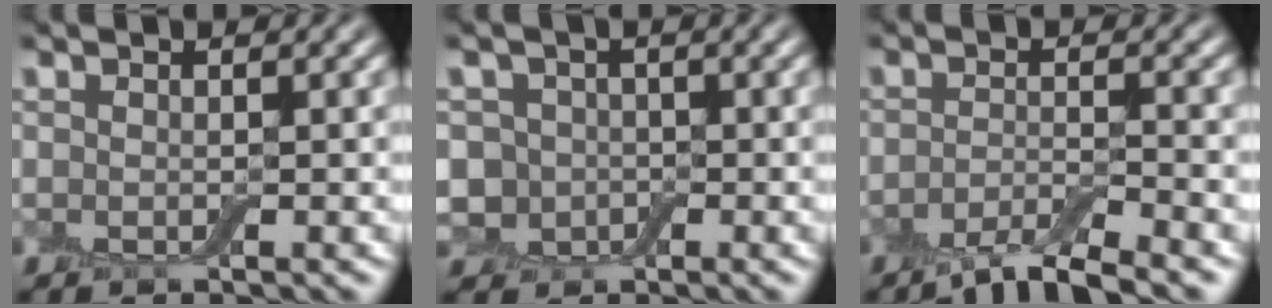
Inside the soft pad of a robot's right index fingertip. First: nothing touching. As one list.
[{"total": 3.2, "force": [-0.7, 2.9, 1.1], "torque": [-0.004, 0.001, -0.022]}, {"total": 3.8, "force": [-2.9, 0.6, 2.5], "torque": [-0.042, -0.002, -0.061]}]